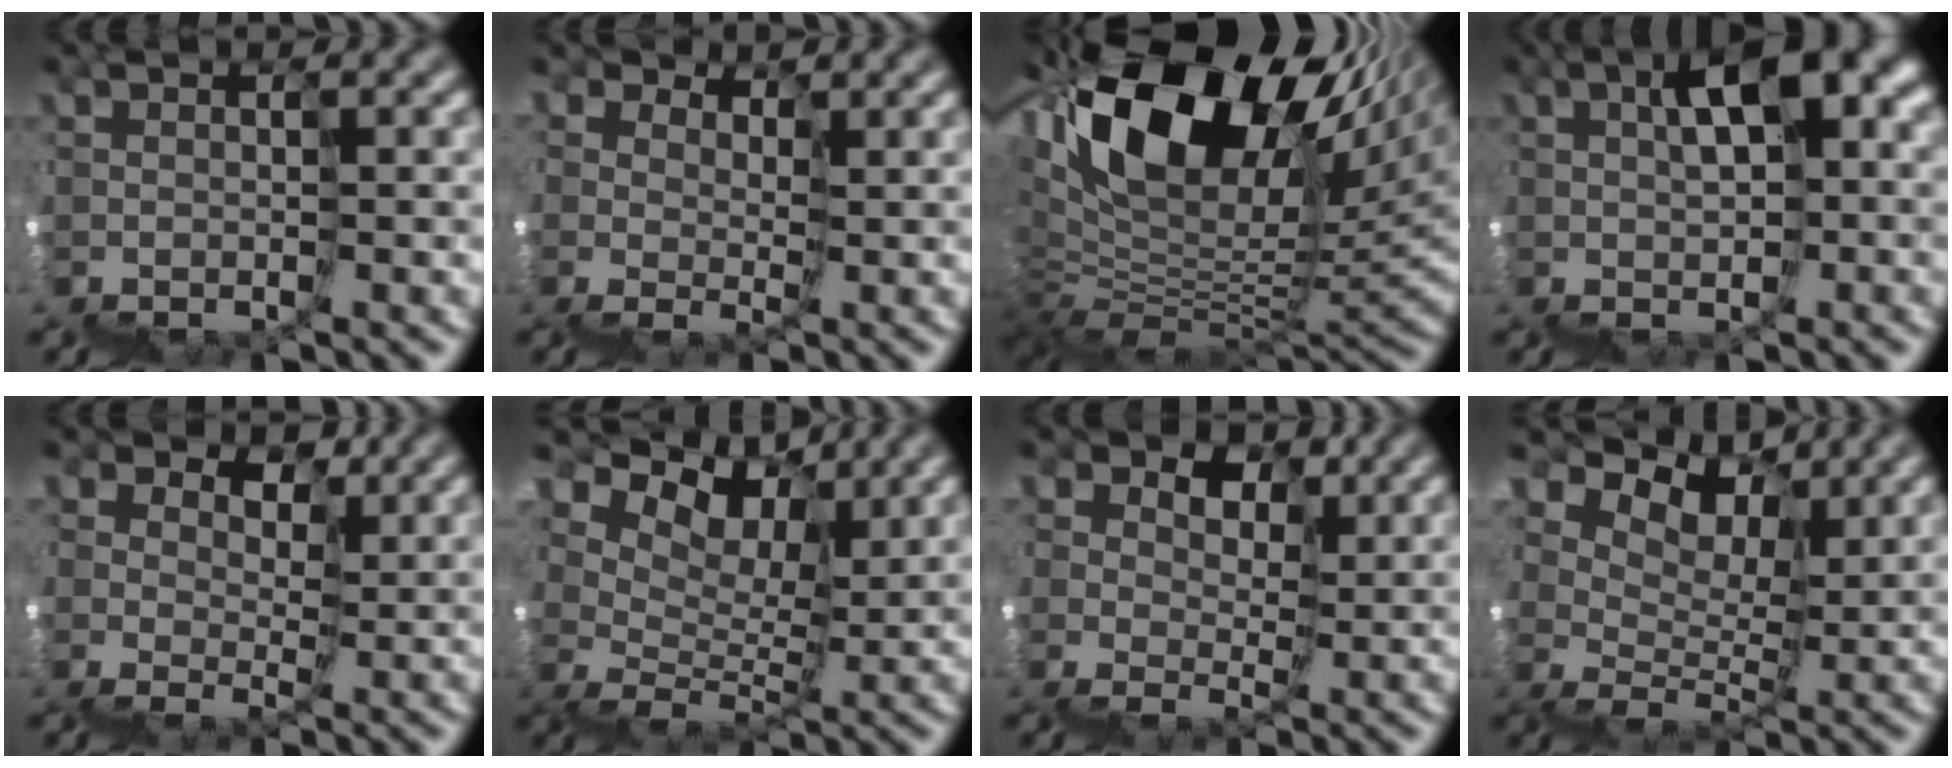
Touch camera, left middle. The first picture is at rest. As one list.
[{"total": 2.7, "force": [2.2, 1.5, 0.3], "torque": [0.004, 0.010, 0.049]}, {"total": 13.0, "force": [6.5, 7.1, 8.7], "torque": [-0.160, 0.023, 0.124]}, {"total": 7.6, "force": [3.1, 3.2, 6.1], "torque": [-0.102, 0.027, 0.049]}, {"total": 5.2, "force": [2.5, 4.1, 2.0], "torque": [-0.024, 0.009, 0.051]}, {"total": 6.3, "force": [6.0, 1.8, 0.0], "torque": [0.005, 0.024, 0.100]}, {"total": 6.0, "force": [3.0, 4.5, 2.4], "torque": [-0.025, 0.016, 0.060]}, {"total": 5.5, "force": [5.3, 0.7, -1.0], "torque": [0.024, 0.022, 0.087]}]